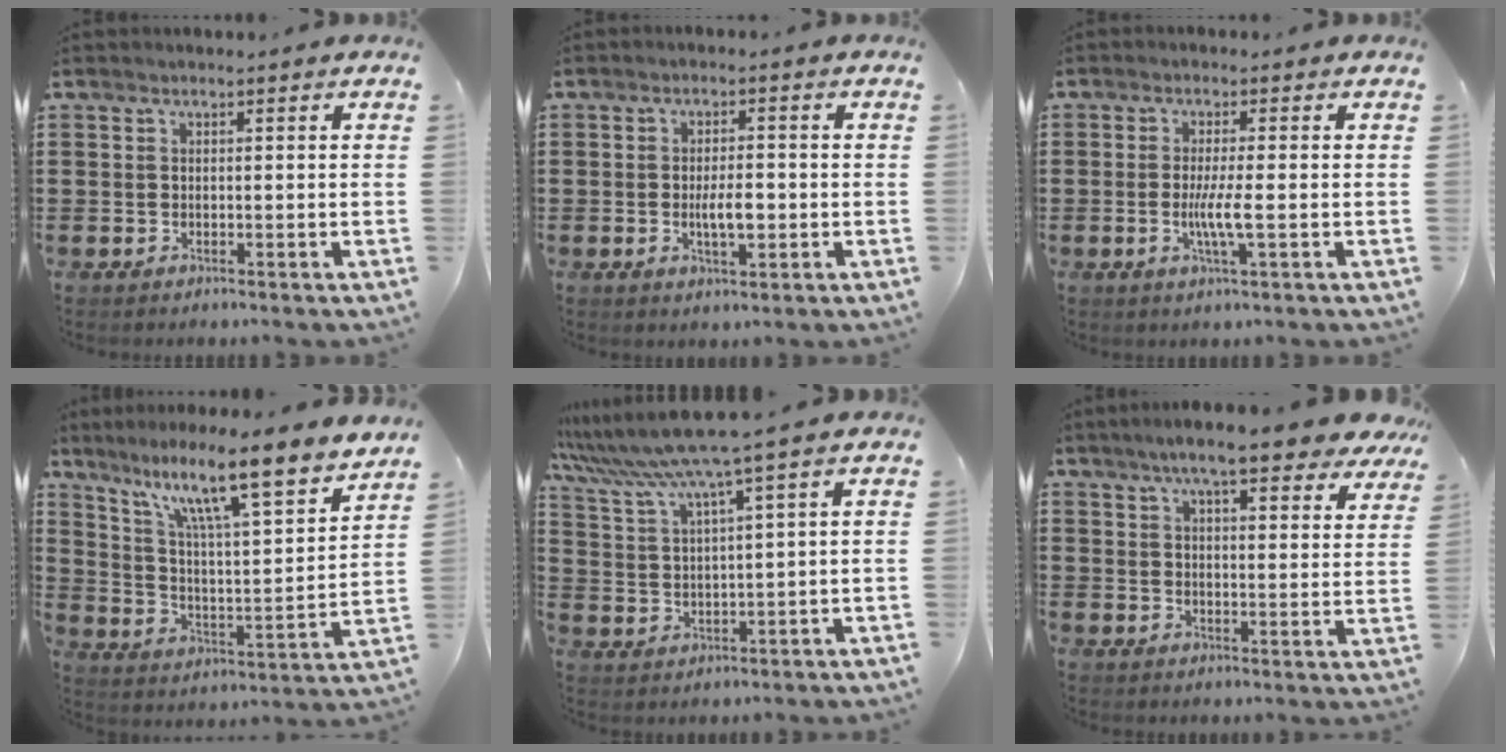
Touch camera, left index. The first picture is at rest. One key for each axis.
{"total": 4.2, "fx": -0.6, "fy": 1.5, "fz": 3.9, "tx": -0.061, "ty": 0.000, "tz": -0.014}
{"total": 4.6, "fx": -0.8, "fy": 0.1, "fz": 4.5, "tx": -0.086, "ty": -0.009, "tz": -0.020}
{"total": 11.7, "fx": 8.9, "fy": 0.6, "fz": 7.6, "tx": -0.162, "ty": -0.062, "tz": 0.138}
{"total": 7.1, "fx": 5.6, "fy": -0.9, "fz": 4.2, "tx": -0.103, "ty": -0.033, "tz": 0.093}
{"total": 8.5, "fx": 7.0, "fy": 0.8, "fz": 4.7, "tx": -0.096, "ty": -0.019, "tz": 0.120}